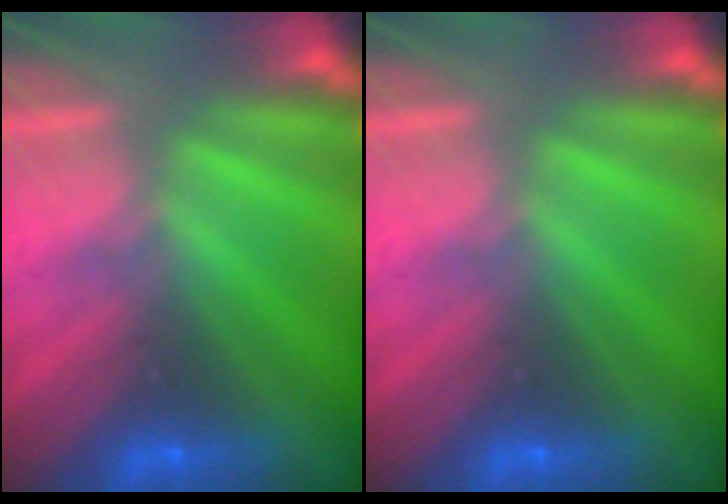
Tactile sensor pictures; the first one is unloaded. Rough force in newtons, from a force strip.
{"total": 0.0}